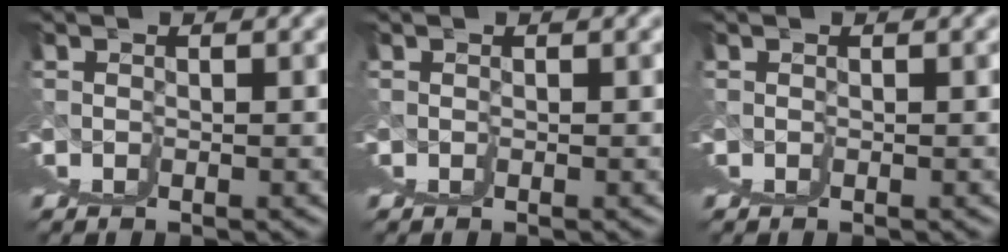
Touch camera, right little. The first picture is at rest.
{"total": 0.0}
{"total": 0.0}